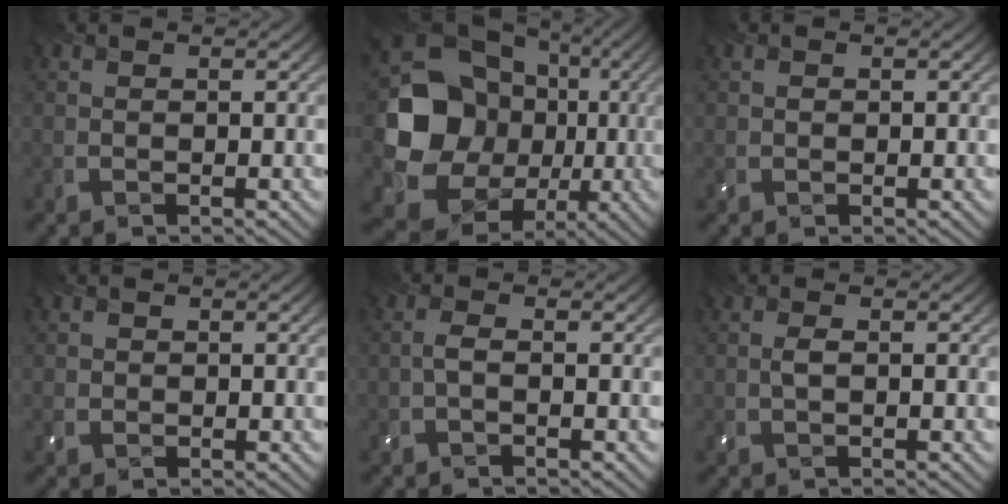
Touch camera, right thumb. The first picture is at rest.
{"total": 17.9, "force": [-0.4, 15.5, 8.9], "torque": [-0.204, -0.029, -0.004]}
{"total": 0.6, "force": [0.0, 0.6, 0.2], "torque": [-0.006, -0.002, 0.000]}
{"total": 1.2, "force": [0.0, 1.2, 0.1], "torque": [-0.001, -0.003, -0.001]}
{"total": 1.5, "force": [-0.5, 0.5, 1.3], "torque": [-0.034, 0.005, -0.013]}
{"total": 1.4, "force": [-0.1, 0.6, 1.3], "torque": [-0.033, 0.004, -0.002]}